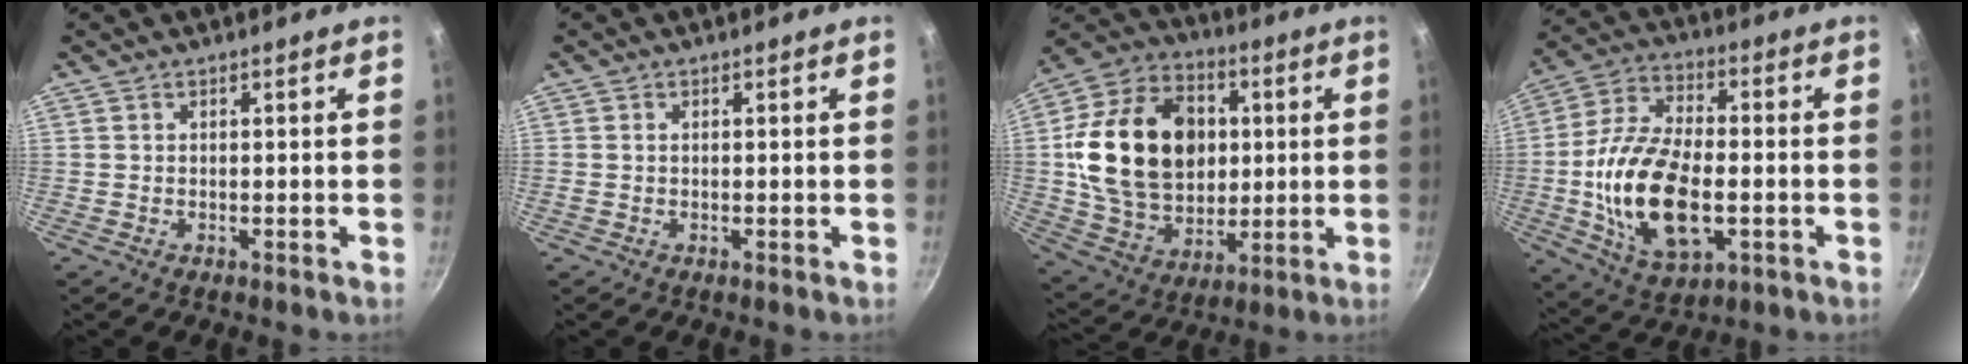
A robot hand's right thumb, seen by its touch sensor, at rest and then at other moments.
{"total": 0.7, "force": [0.1, 0.5, 0.4], "torque": [-0.006, 0.003, 0.001]}
{"total": 24.3, "force": [2.9, 18.4, 15.7], "torque": [-0.242, 0.011, 0.056]}
{"total": 19.8, "force": [-3.1, 10.5, 16.4], "torque": [-0.306, 0.018, -0.056]}